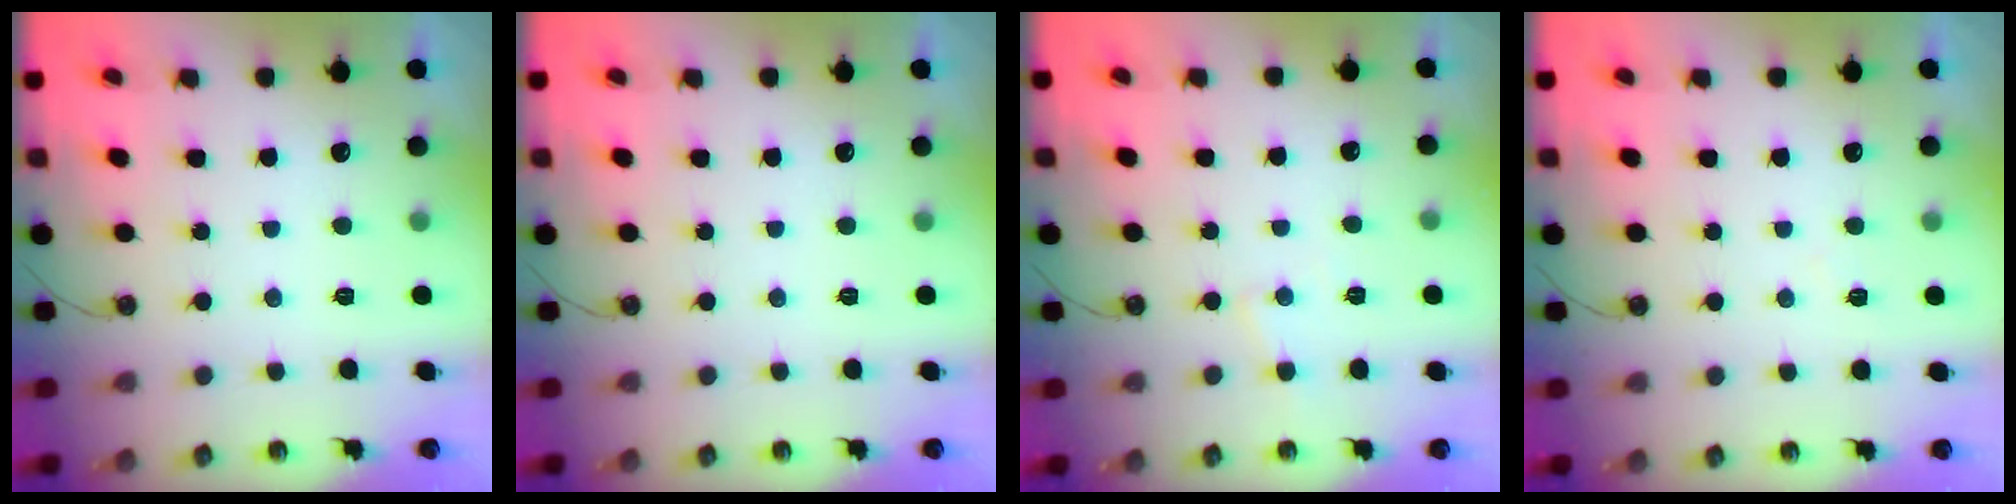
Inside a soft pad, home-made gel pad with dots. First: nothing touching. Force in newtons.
{"total": 0.0}
{"total": 4.4, "press": 4.3, "slide": 0.6}
{"total": 3.8, "press": 3.8, "slide": 0.6}